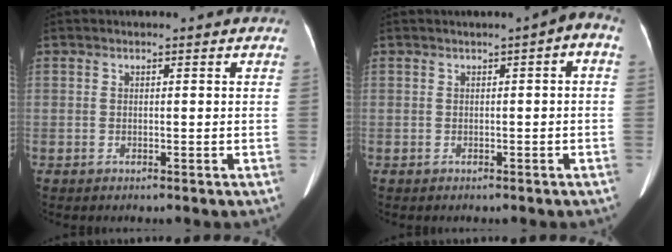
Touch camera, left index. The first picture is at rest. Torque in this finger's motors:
{"motor_torque": [0.28, -0.17, 0.23, 0.06]}